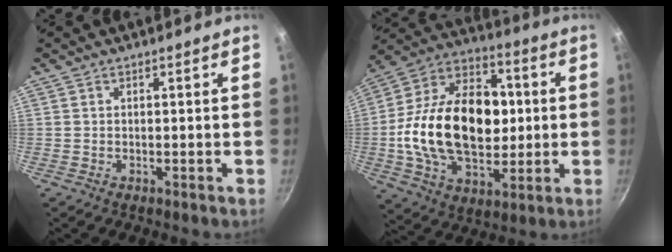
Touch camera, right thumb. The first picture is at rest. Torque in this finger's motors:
{"motor_torque": [1.94, 3.03, 1.24, -1.03, 0.66]}